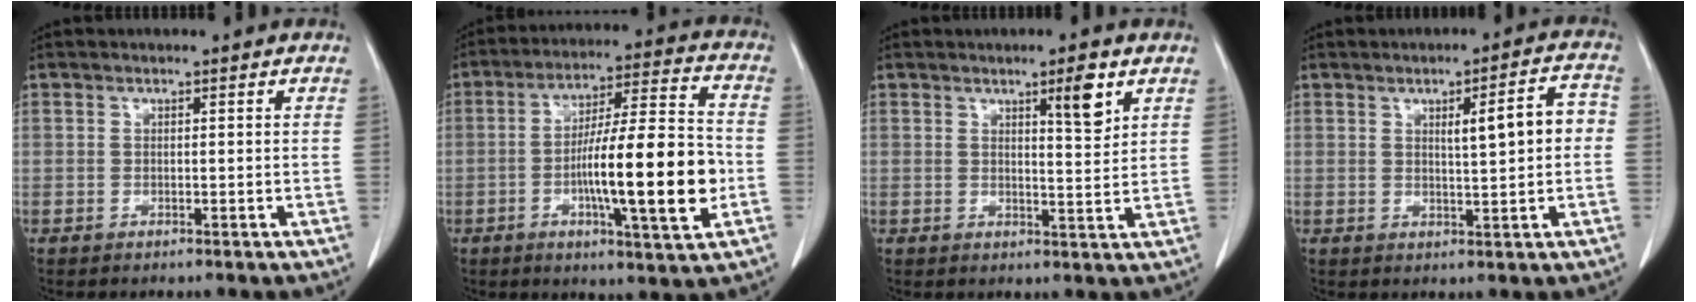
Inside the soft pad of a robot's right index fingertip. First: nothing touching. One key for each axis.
{"total": 17.2, "fx": -3.5, "fy": 1.5, "fz": 16.8, "tx": -0.274, "ty": 0.001, "tz": -0.056}
{"total": 4.9, "fx": 2.8, "fy": 0.5, "fz": 4.0, "tx": -0.058, "ty": -0.006, "tz": 0.041}
{"total": 6.5, "fx": 0.6, "fy": 1.0, "fz": 6.4, "tx": -0.092, "ty": 0.019, "tz": 0.010}